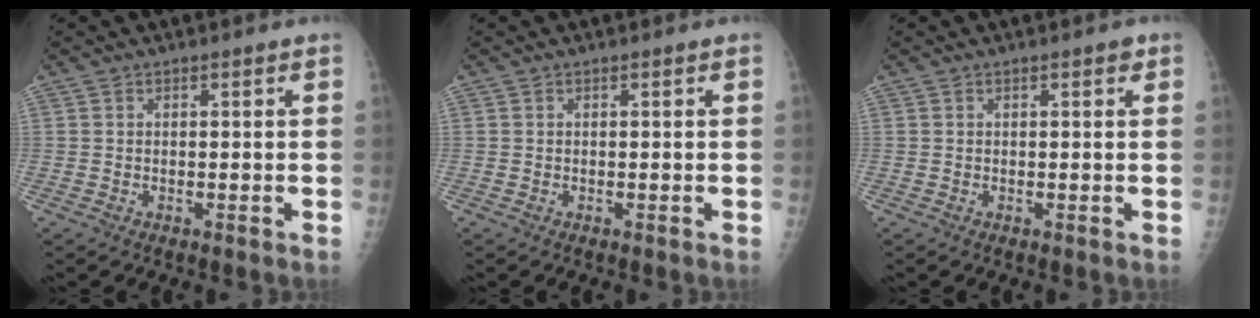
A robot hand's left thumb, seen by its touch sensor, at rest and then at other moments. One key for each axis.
{"total": 0.0}
{"total": 1.0, "fx": 0.5, "fy": 0.5, "fz": 0.7, "tx": -0.006, "ty": 0.000, "tz": 0.005}